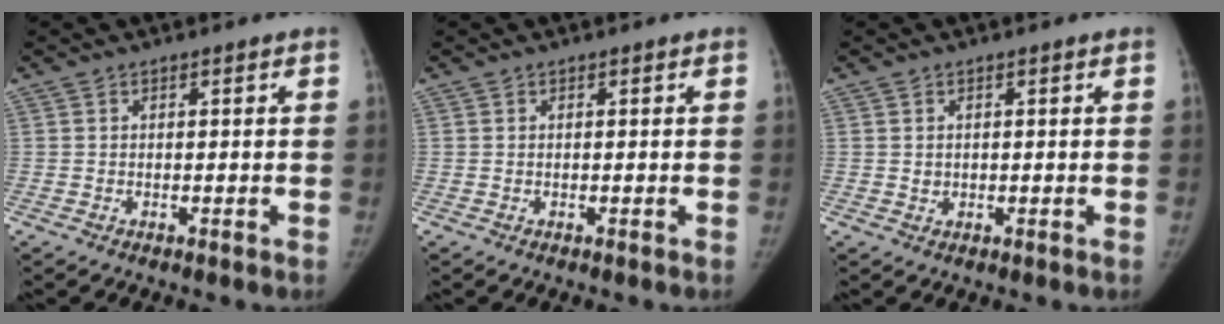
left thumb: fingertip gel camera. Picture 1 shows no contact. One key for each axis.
{"total": 0.0}
{"total": 1.1, "fx": 0.1, "fy": 1.0, "fz": 0.4, "tx": -0.001, "ty": 0.001, "tz": 0.005}